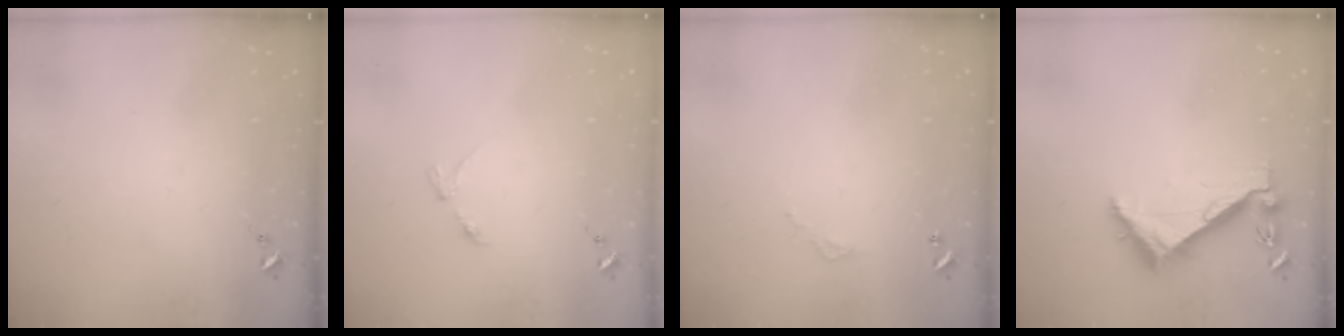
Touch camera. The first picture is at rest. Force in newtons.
{"total": 3.2, "press": 3.1, "slide": 0.5}
{"total": 2.8, "press": 2.8, "slide": 0.2}
{"total": 6.3, "press": 6.2, "slide": 0.7}